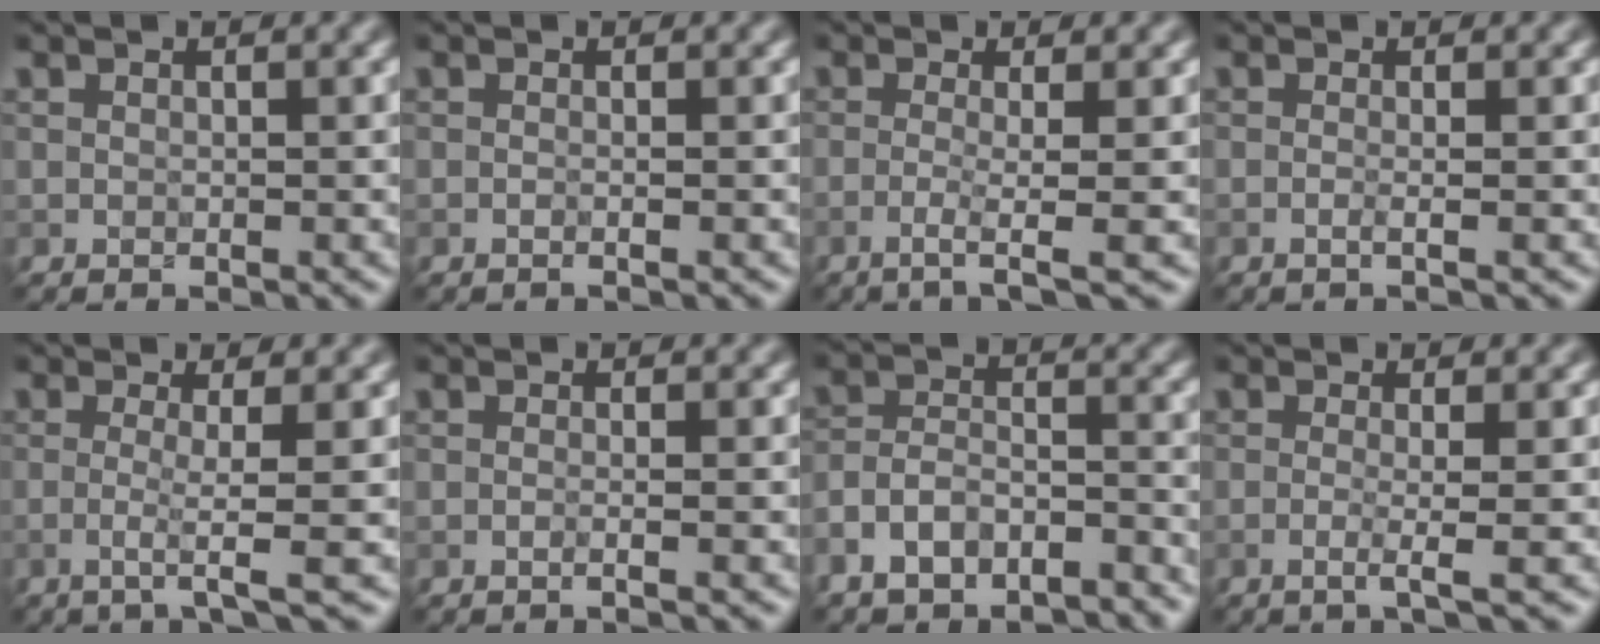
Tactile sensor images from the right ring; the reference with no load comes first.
{"total": 1.1, "force": [0.0, 0.7, 0.9], "torque": [0.006, -0.006, -0.016]}
{"total": 3.1, "force": [-1.0, 0.6, 2.9], "torque": [-0.046, 0.001, -0.032]}
{"total": 2.1, "force": [0.2, 1.1, 1.7], "torque": [-0.003, -0.002, -0.021]}
{"total": 2.9, "force": [-0.7, 0.4, 2.8], "torque": [-0.048, 0.000, -0.024]}
{"total": 2.1, "force": [0.0, 1.2, 1.7], "torque": [0.006, -0.005, -0.028]}
{"total": 6.3, "force": [-5.2, 2.6, 2.5], "torque": [-0.047, -0.002, -0.102]}
{"total": 2.5, "force": [-0.4, 0.8, 2.3], "torque": [-0.032, -0.001, -0.017]}